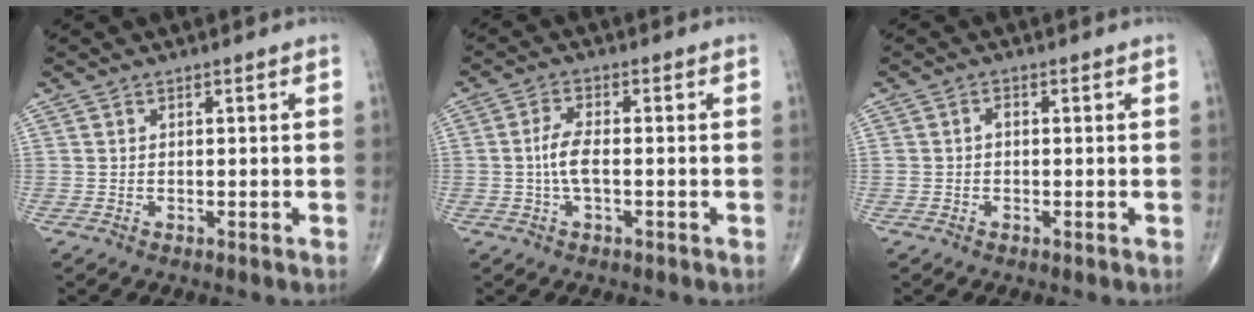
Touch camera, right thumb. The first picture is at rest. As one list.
[{"total": 4.3, "force": [-0.6, 1.6, 4.0], "torque": [-0.088, 0.011, -0.016]}, {"total": 1.1, "force": [-0.1, 0.8, 0.8], "torque": [-0.010, 0.003, -0.004]}]